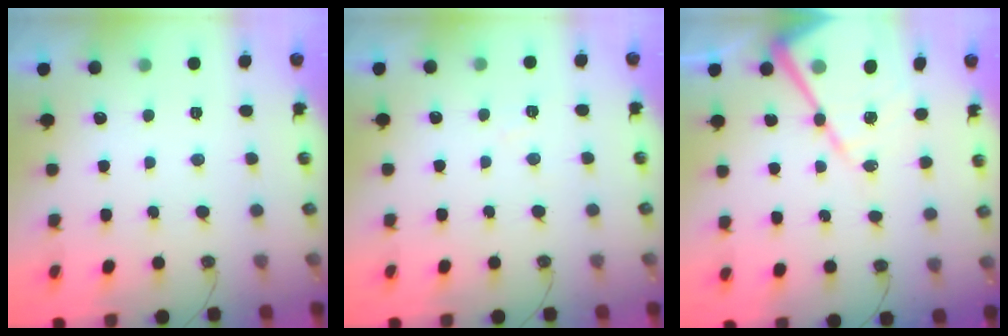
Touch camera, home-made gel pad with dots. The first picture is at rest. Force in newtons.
{"total": 5.8, "press": 5.7, "slide": 0.9}
{"total": 16.8, "press": 16.8, "slide": 1.7}